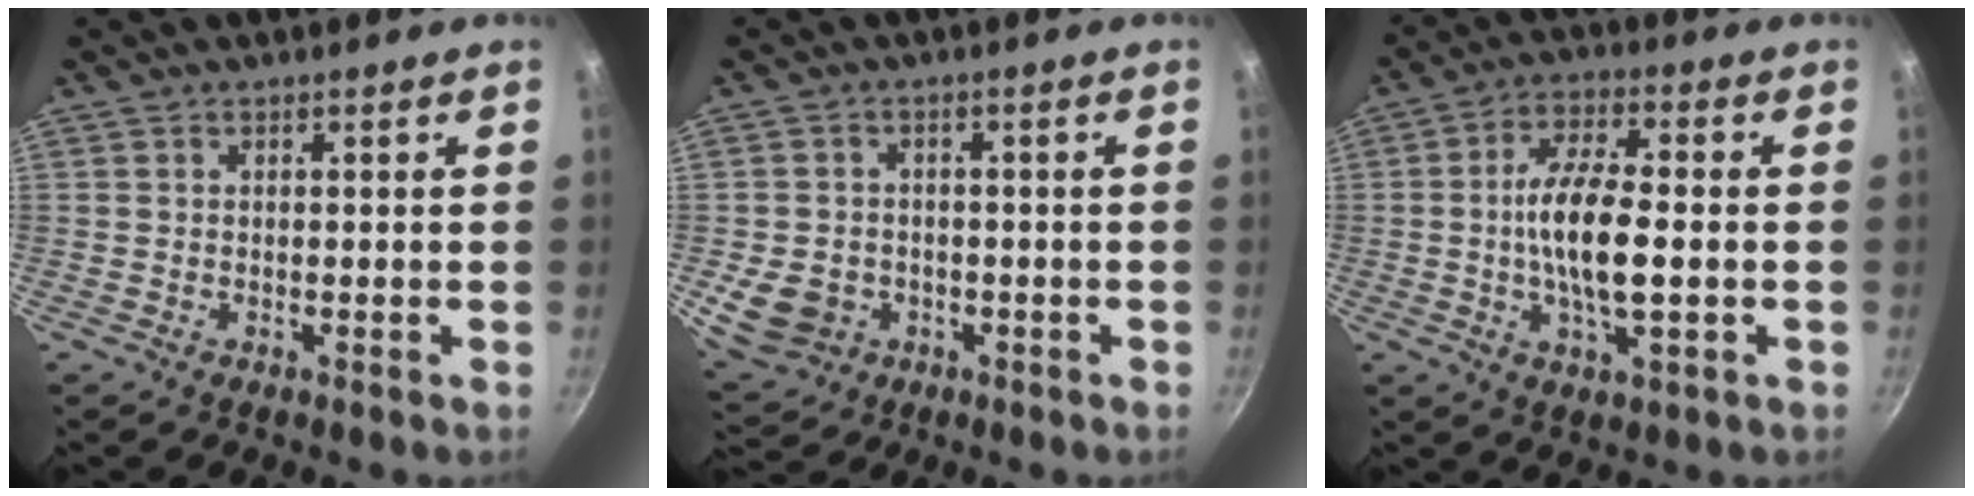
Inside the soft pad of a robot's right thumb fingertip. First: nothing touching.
{"total": 8.4, "force": [-2.1, 7.0, 4.1], "torque": [-0.064, 0.010, -0.022]}
{"total": 12.2, "force": [-1.1, 4.5, 11.3], "torque": [-0.209, 0.013, -0.025]}